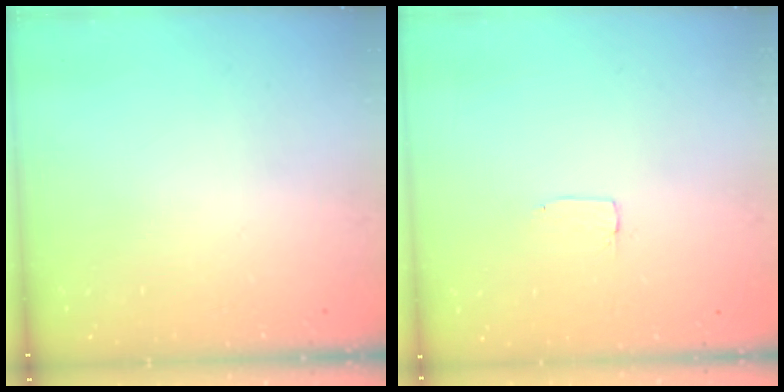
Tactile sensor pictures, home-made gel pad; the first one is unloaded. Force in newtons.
{"total": 2.0, "press": 2.0, "slide": 0.0}